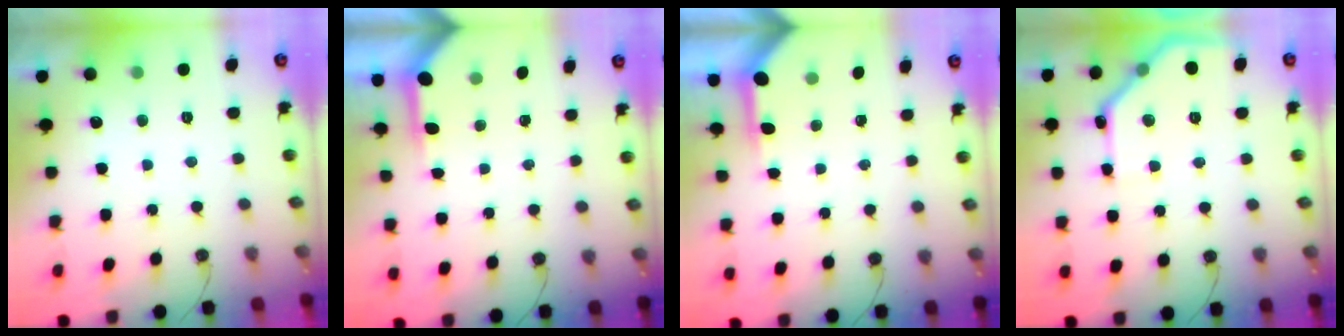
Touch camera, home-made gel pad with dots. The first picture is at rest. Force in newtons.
{"total": 3.8, "press": 3.8, "slide": 0.3}
{"total": 3.8, "press": 3.8, "slide": 0.3}
{"total": 10.5, "press": 10.5, "slide": 0.3}